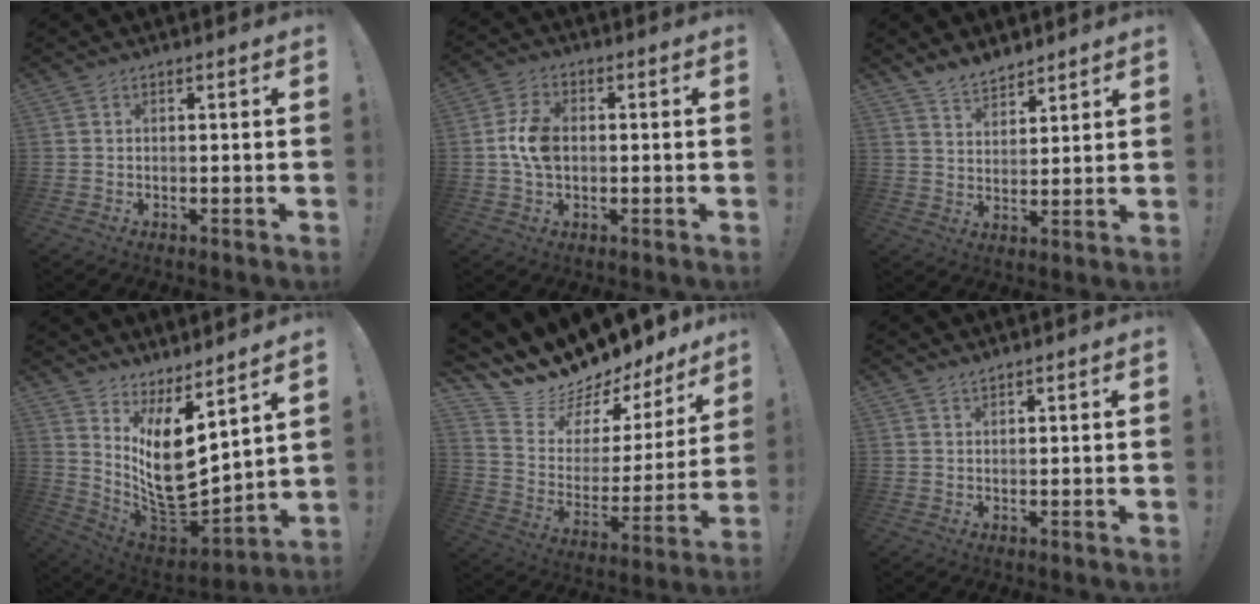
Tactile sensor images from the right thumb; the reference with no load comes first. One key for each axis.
{"total": 8.4, "fx": -0.3, "fy": 5.6, "fz": 6.2, "tx": -0.112, "ty": 0.008, "tz": -0.003}
{"total": 7.2, "fx": 6.4, "fy": 2.8, "fz": 1.6, "tx": -0.032, "ty": -0.041, "tz": 0.124}
{"total": 14.3, "fx": 2.8, "fy": 7.4, "fz": 11.9, "tx": -0.186, "ty": -0.045, "tz": 0.059}
{"total": 15.0, "fx": 13.8, "fy": 4.8, "fz": 3.4, "tx": -0.072, "ty": -0.125, "tz": 0.248}
{"total": 1.4, "fx": 1.3, "fy": 0.4, "fz": 0.4, "tx": -0.001, "ty": -0.007, "tz": 0.024}